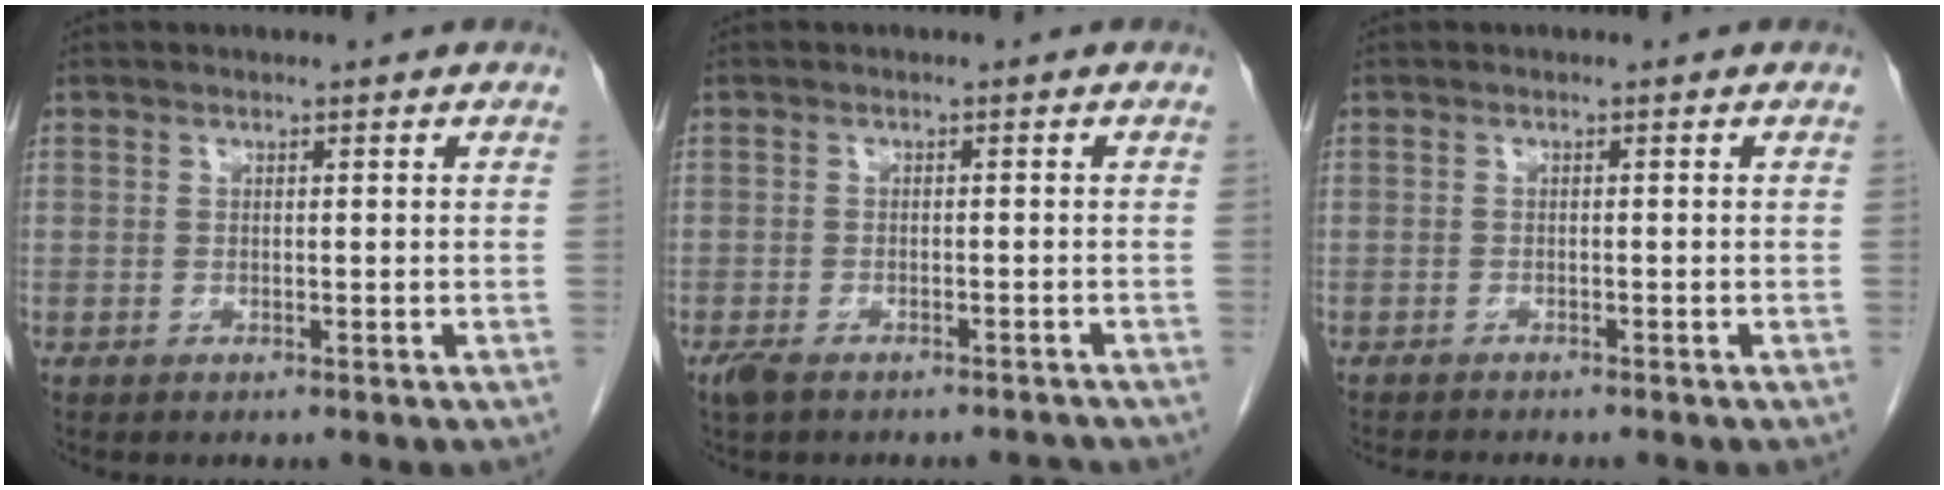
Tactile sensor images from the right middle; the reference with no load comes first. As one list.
[{"total": 5.6, "force": [-4.8, 1.6, 2.3], "torque": [-0.038, -0.003, -0.075]}, {"total": 3.4, "force": [-3.2, 0.3, 1.3], "torque": [-0.016, -0.008, -0.043]}]